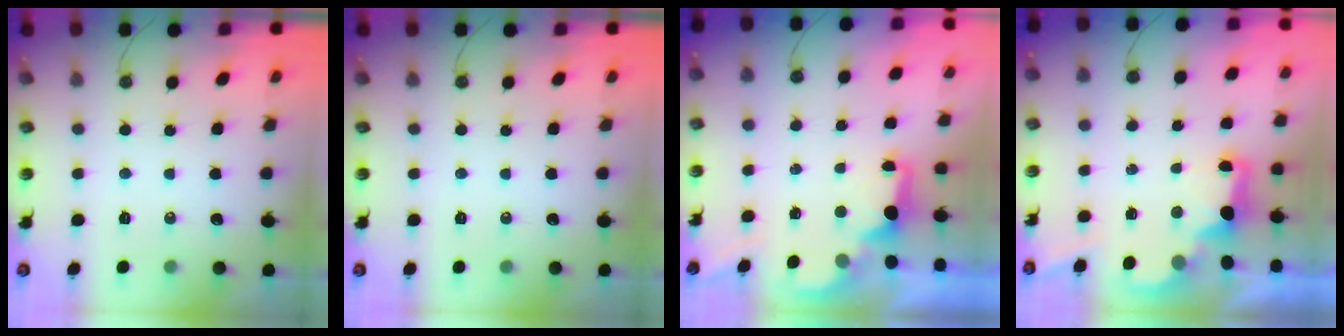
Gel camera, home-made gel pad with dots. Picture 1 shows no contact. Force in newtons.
{"total": 0.0}
{"total": 2.1, "press": 1.9, "slide": 0.8}
{"total": 3.0, "press": 2.9, "slide": 0.6}